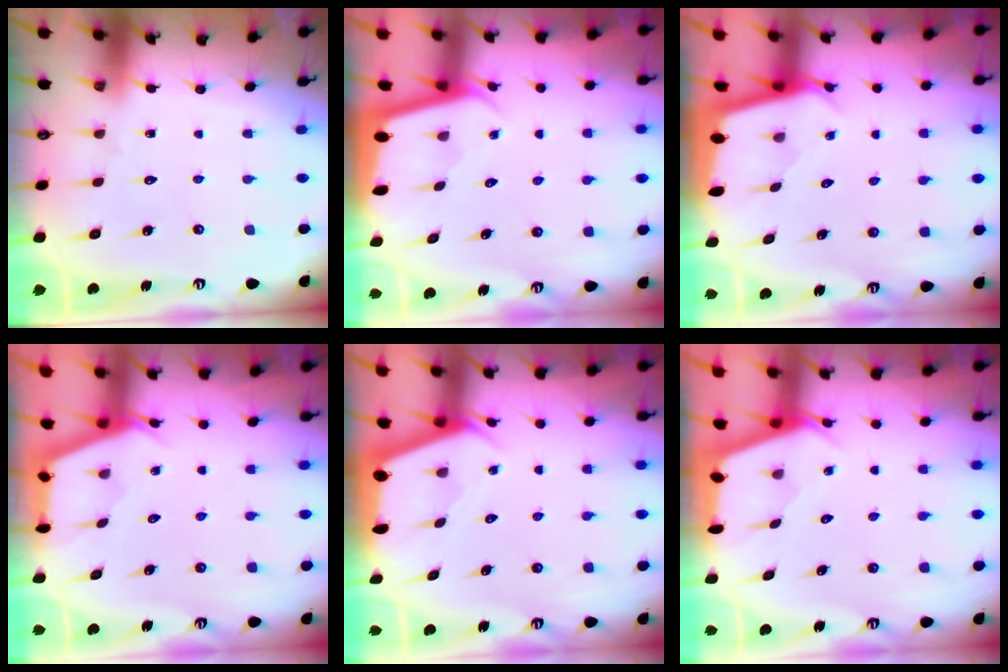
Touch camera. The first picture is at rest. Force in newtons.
{"total": 2.0, "press": 2.0, "slide": 0.0}
{"total": 2.3, "press": 2.3, "slide": 0.1}
{"total": 2.8, "press": 2.8, "slide": 0.3}
{"total": 2.4, "press": 2.4, "slide": 0.3}
{"total": 2.5, "press": 2.5, "slide": 0.3}